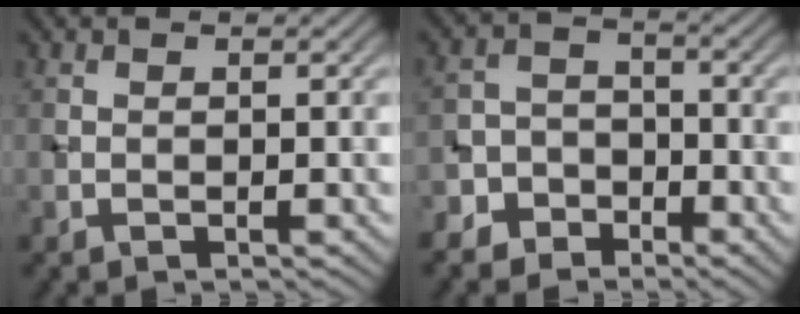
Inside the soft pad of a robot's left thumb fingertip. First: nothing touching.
{"total": 5.2, "force": [-3.8, 3.4, 1.0], "torque": [0.000, 0.006, -0.083]}